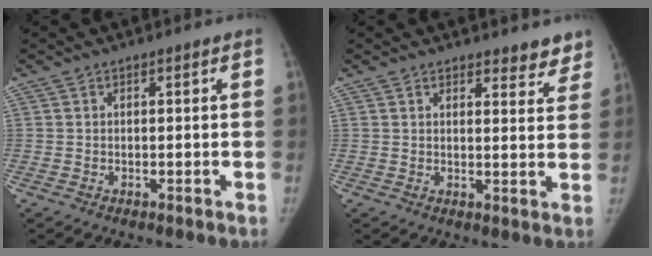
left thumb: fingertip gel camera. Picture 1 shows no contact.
{"total": 4.5, "force": [4.0, 1.8, 1.3], "torque": [0.016, -0.026, 0.041]}